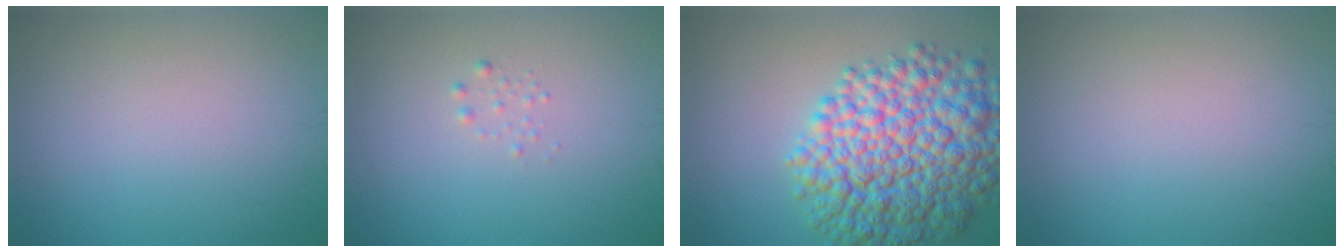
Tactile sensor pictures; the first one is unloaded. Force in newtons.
{"total": 0.6, "press": 0.6, "slide": 0.0}
{"total": 11.5, "press": 11.5, "slide": 0.2}
{"total": 0.0}